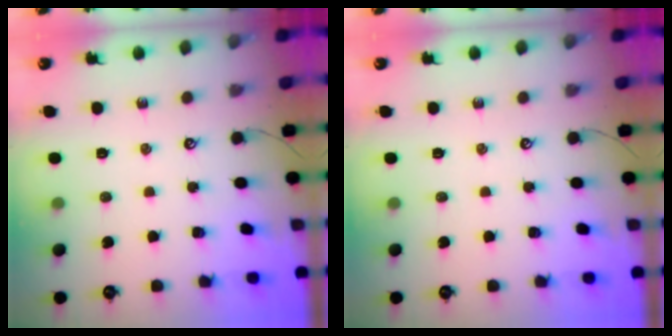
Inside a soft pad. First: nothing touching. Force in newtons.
{"total": 0.0}